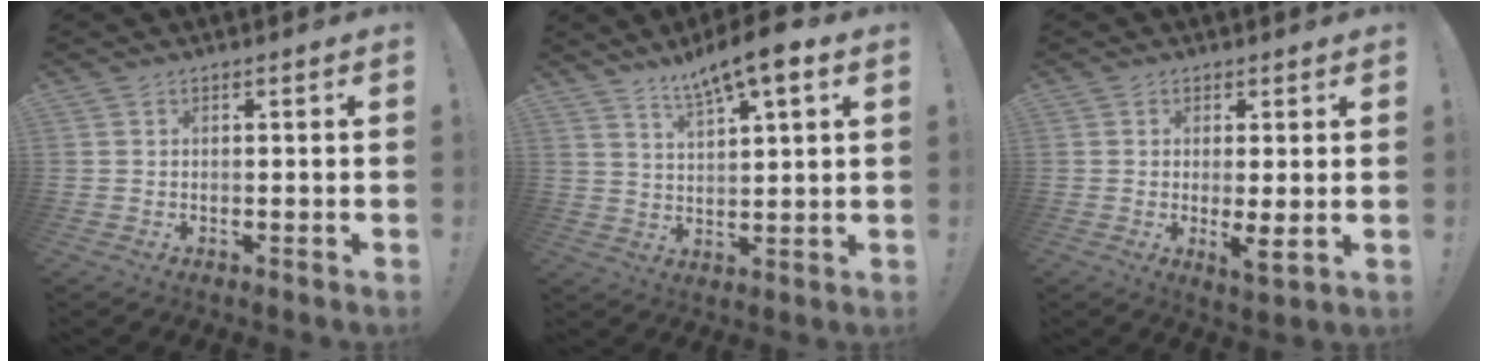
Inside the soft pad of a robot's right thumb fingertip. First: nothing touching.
{"total": 9.3, "force": [6.5, 1.4, 6.5], "torque": [-0.110, -0.037, 0.111]}
{"total": 4.8, "force": [-0.1, 0.9, 4.7], "torque": [-0.066, -0.020, 0.002]}